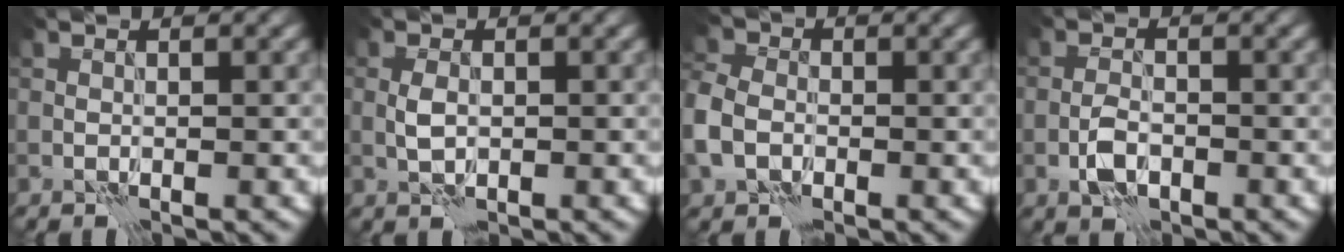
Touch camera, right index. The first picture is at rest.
{"total": 1.4, "force": [0.0, 0.8, 1.2], "torque": [-0.029, 0.000, -0.002]}
{"total": 5.3, "force": [-1.6, 4.1, 3.1], "torque": [-0.094, -0.006, -0.042]}
{"total": 2.6, "force": [-1.1, 1.4, 1.9], "torque": [-0.035, 0.003, -0.026]}